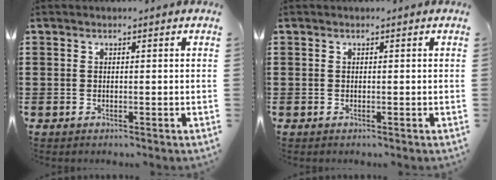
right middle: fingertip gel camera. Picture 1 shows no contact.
{"total": 0.0}